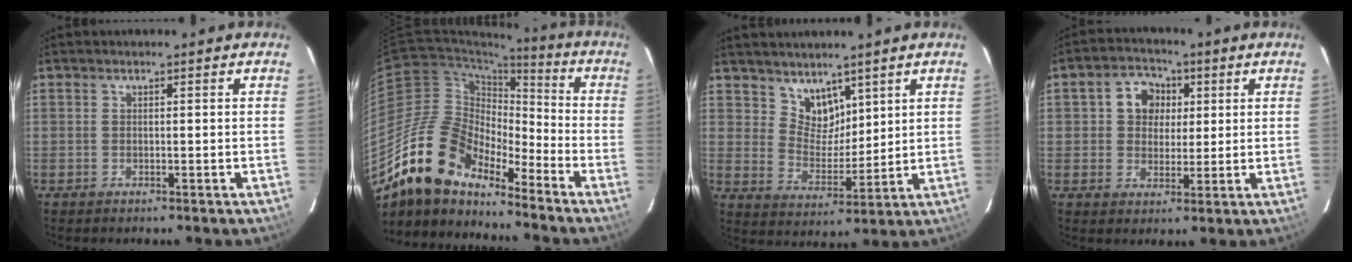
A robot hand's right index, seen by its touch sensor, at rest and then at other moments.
{"total": 17.2, "force": [-13.9, 6.4, 7.8], "torque": [-0.141, 0.000, -0.266]}
{"total": 6.9, "force": [5.1, 4.2, 2.0], "torque": [-0.024, -0.001, 0.101]}
{"total": 7.0, "force": [1.6, 6.0, 3.1], "torque": [-0.058, 0.023, 0.028]}